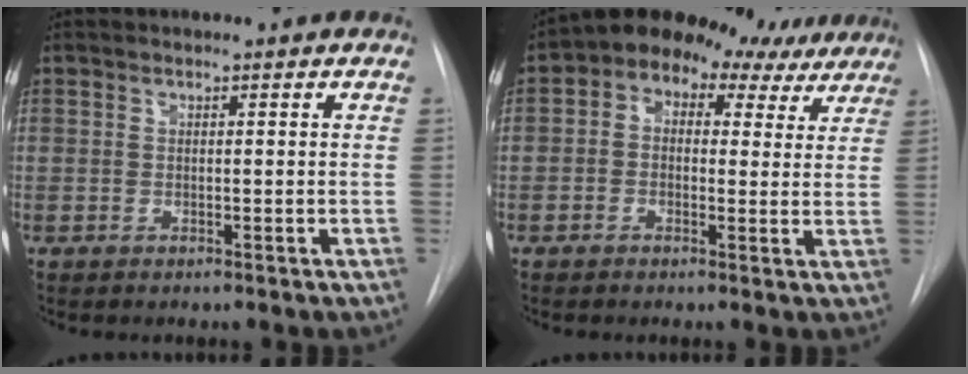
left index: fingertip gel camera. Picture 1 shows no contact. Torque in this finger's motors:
{"motor_torque": [1.46, -0.68, 0.08, -0.09]}